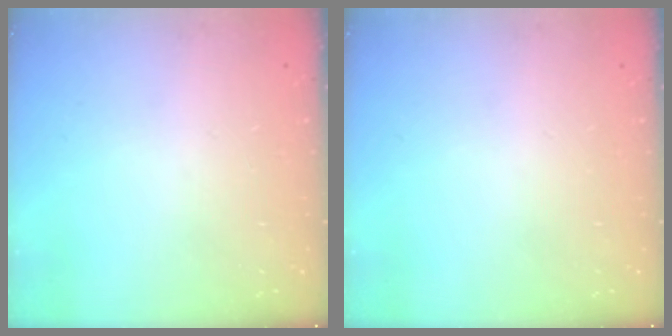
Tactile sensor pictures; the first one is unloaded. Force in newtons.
{"total": 0.0}